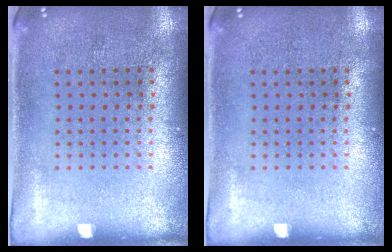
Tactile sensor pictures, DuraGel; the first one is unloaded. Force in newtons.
{"total": 0.0}